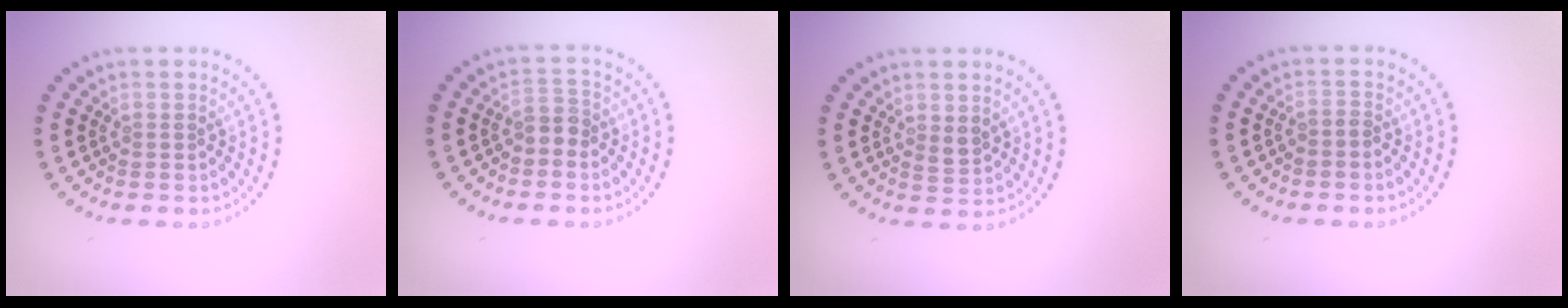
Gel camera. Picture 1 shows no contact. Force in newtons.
{"total": 1.8, "press": 1.5, "slide": 1.0}
{"total": 1.3, "press": 1.2, "slide": 0.5}
{"total": 0.6, "press": 0.3, "slide": 0.5}